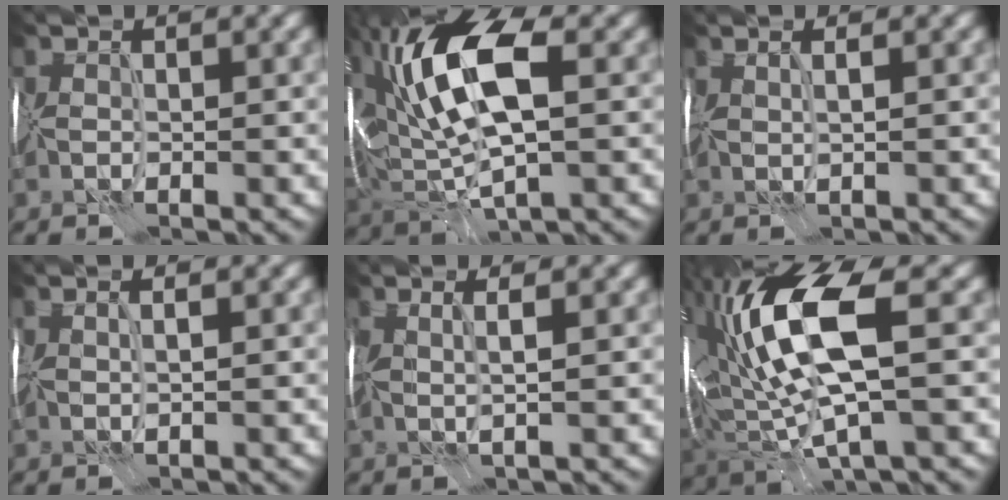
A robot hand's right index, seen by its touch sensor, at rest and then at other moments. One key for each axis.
{"total": 12.2, "fx": 2.2, "fy": 6.0, "fz": 10.4, "tx": -0.211, "ty": 0.018, "tz": 0.036}
{"total": 1.4, "fx": 0.6, "fy": 0.6, "fz": 1.1, "tx": -0.002, "ty": 0.013, "tz": -0.011}
{"total": 1.1, "fx": 0.5, "fy": 0.5, "fz": 0.9, "tx": -0.001, "ty": 0.011, "tz": -0.010}
{"total": 1.7, "fx": 0.5, "fy": 0.4, "fz": 1.6, "tx": -0.021, "ty": 0.011, "tz": -0.002}
{"total": 11.9, "fx": 1.6, "fy": 5.0, "fz": 10.7, "tx": -0.224, "ty": 0.007, "tz": 0.031}